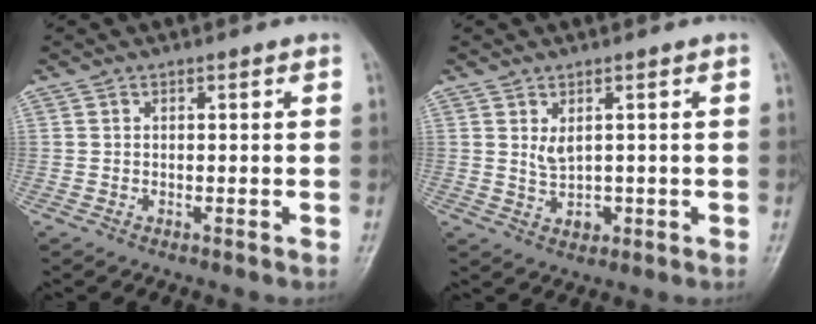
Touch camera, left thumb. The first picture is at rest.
{"total": 3.1, "force": [0.8, 2.0, 2.2], "torque": [-0.034, -0.012, 0.022]}